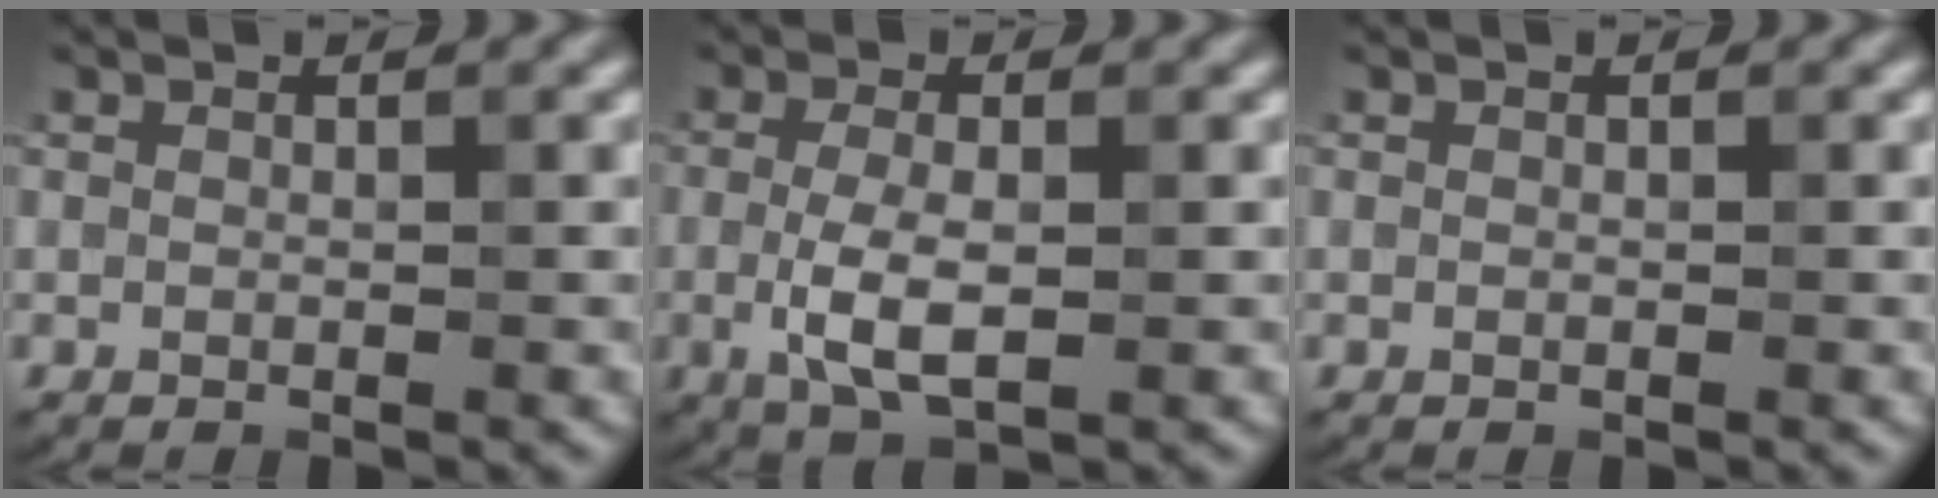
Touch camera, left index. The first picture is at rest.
{"total": 4.3, "force": [-0.6, 1.6, 4.0], "torque": [-0.090, -0.007, -0.014]}
{"total": 0.0}